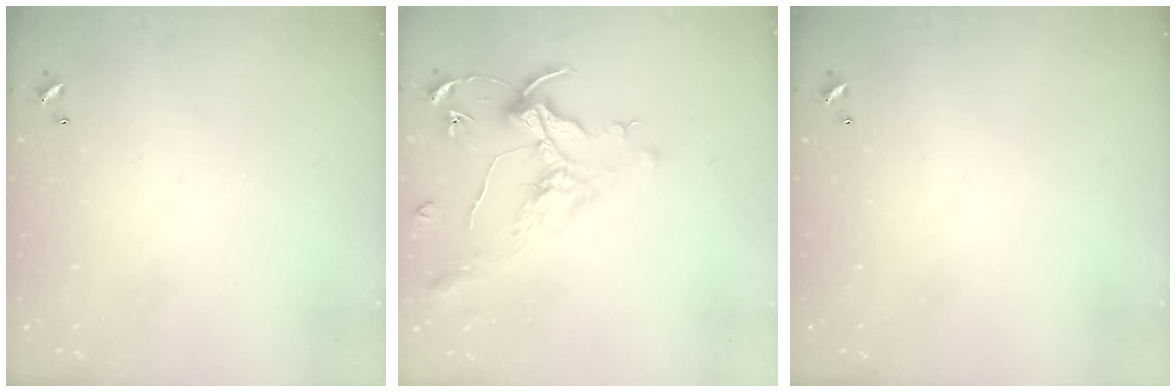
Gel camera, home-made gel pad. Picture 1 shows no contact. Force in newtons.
{"total": 1.6, "press": 1.4, "slide": 0.7}
{"total": 0.0}